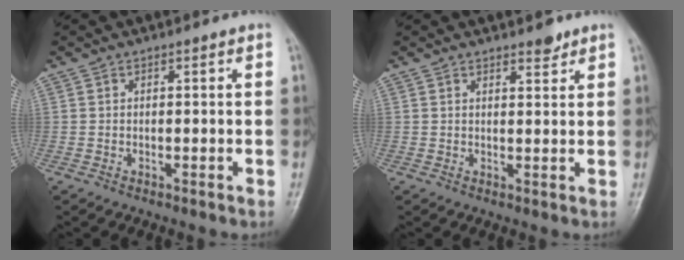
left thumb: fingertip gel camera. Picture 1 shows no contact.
{"total": 2.3, "force": [1.9, 0.8, 1.0], "torque": [-0.005, -0.014, 0.028]}